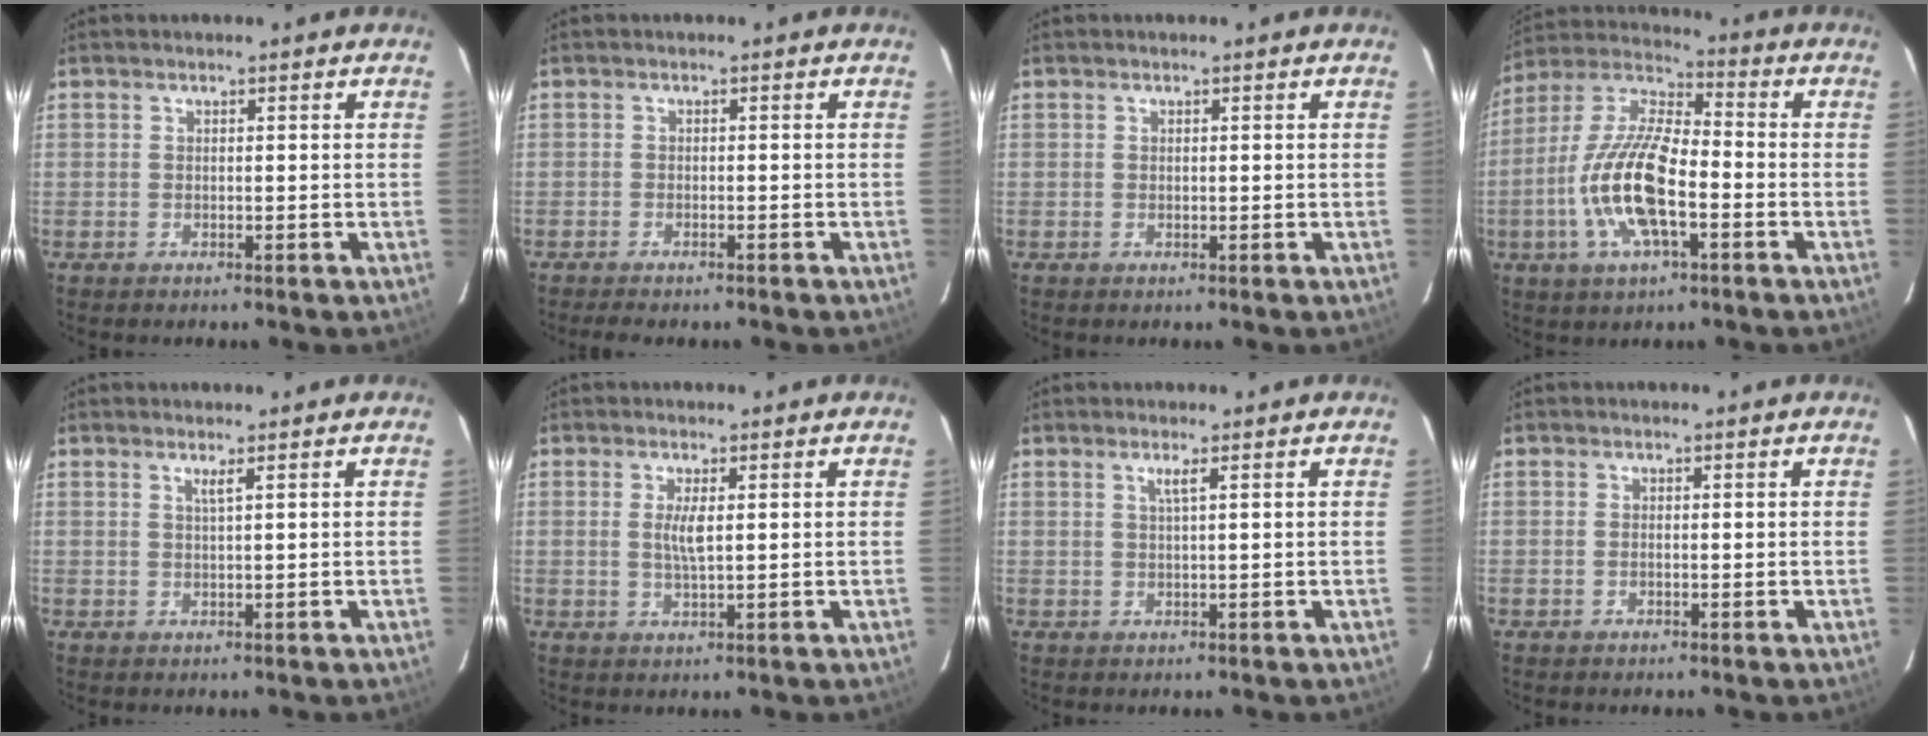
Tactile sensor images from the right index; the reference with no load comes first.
{"total": 4.2, "force": [-3.5, 1.1, 2.0], "torque": [-0.046, -0.012, -0.055]}
{"total": 0.0}
{"total": 16.3, "force": [-4.7, 5.9, 14.5], "torque": [-0.297, -0.003, -0.095]}
{"total": 1.1, "force": [0.5, -0.4, 0.9], "torque": [-0.015, -0.003, 0.008]}
{"total": 3.1, "force": [0.5, 0.6, 3.0], "torque": [-0.059, -0.004, 0.009]}
{"total": 1.5, "force": [0.6, -0.5, 1.2], "torque": [-0.022, -0.002, 0.011]}
{"total": 0.5, "force": [-0.1, 0.2, 0.5], "torque": [-0.011, 0.001, -0.003]}